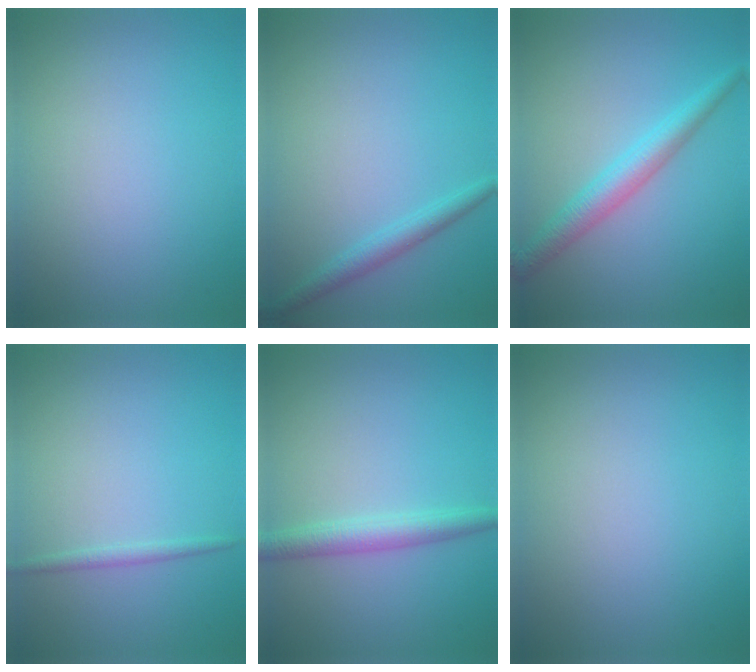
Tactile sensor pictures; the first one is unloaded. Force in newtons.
{"total": 1.9, "press": 1.9, "slide": 0.1}
{"total": 3.5, "press": 3.5, "slide": 0.1}
{"total": 1.0, "press": 1.0, "slide": 0.0}
{"total": 2.6, "press": 2.6, "slide": 0.0}
{"total": 0.0}